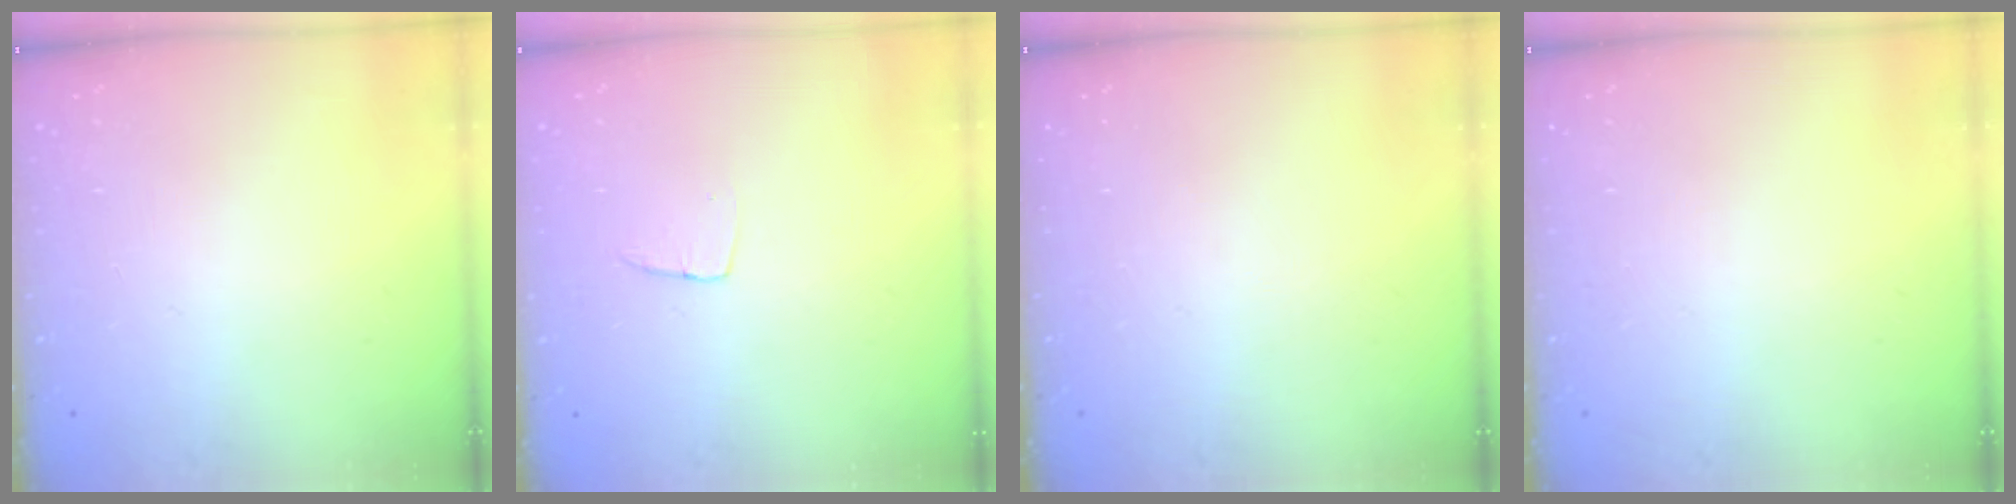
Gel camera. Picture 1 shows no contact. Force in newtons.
{"total": 4.5, "press": 4.4, "slide": 0.3}
{"total": 0.0}
{"total": 0.0}